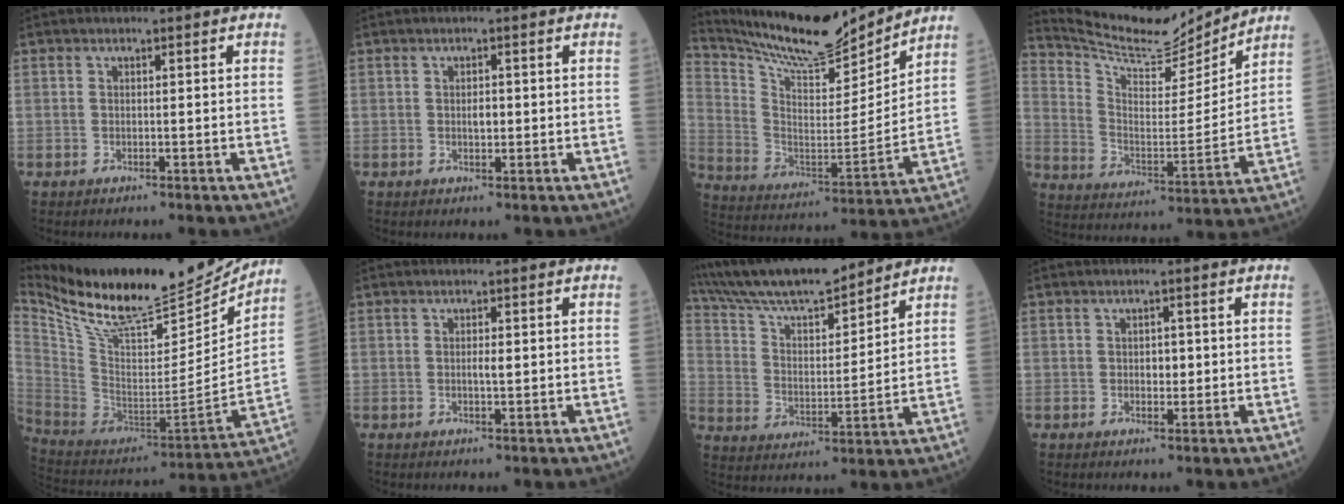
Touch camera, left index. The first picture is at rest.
{"total": 1.5, "force": [0.1, 0.7, 1.3], "torque": [-0.023, 0.000, 0.004]}
{"total": 18.0, "force": [17.0, 2.3, 5.6], "torque": [-0.125, -0.023, 0.286]}
{"total": 14.1, "force": [13.8, 1.8, 2.3], "torque": [-0.066, -0.018, 0.235]}
{"total": 26.4, "force": [23.1, 4.6, 11.8], "torque": [-0.220, -0.043, 0.368]}
{"total": 1.1, "force": [0.2, 0.2, 1.1], "torque": [-0.022, -0.001, 0.004]}
{"total": 16.5, "force": [14.9, 2.1, 6.8], "torque": [-0.133, 0.011, 0.266]}
{"total": 1.7, "force": [0.2, 1.0, 1.3], "torque": [-0.018, 0.000, 0.005]}